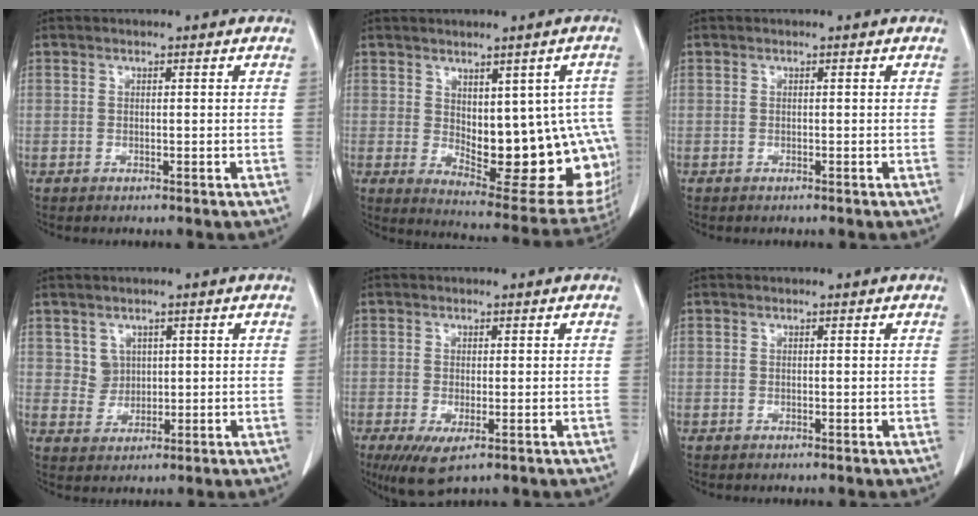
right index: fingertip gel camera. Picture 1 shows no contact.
{"total": 17.8, "force": [-1.5, 7.4, 16.1], "torque": [-0.144, 0.003, 0.007]}
{"total": 0.0}
{"total": 2.9, "force": [1.1, 2.7, 0.4], "torque": [-0.006, 0.002, 0.022]}
{"total": 5.1, "force": [-2.6, 1.6, 4.1], "torque": [-0.070, -0.016, -0.035]}
{"total": 0.0}